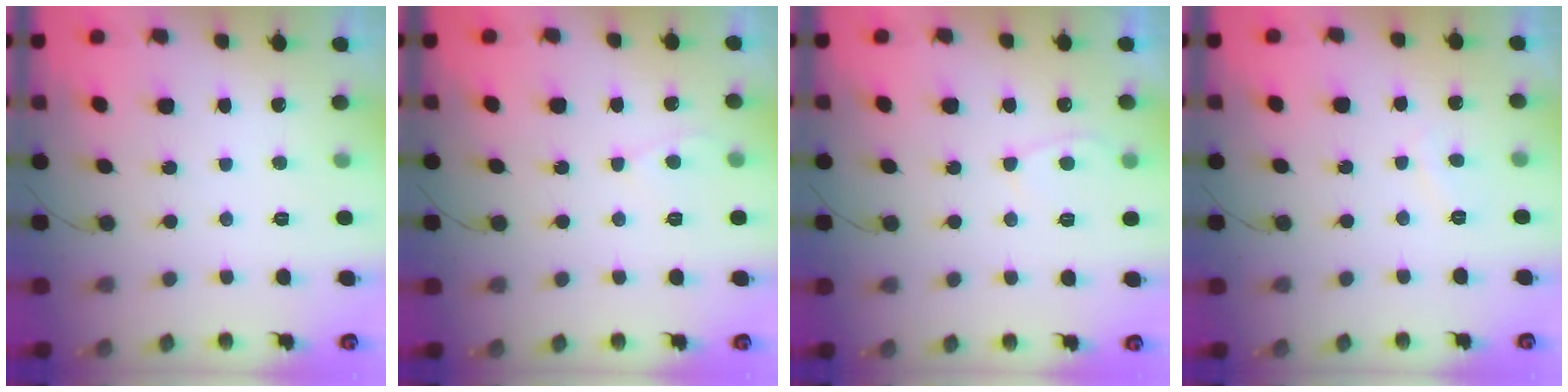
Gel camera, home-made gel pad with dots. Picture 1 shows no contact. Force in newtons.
{"total": 2.9, "press": 2.9, "slide": 0.3}
{"total": 4.0, "press": 4.0, "slide": 0.5}
{"total": 1.2, "press": 1.1, "slide": 0.5}